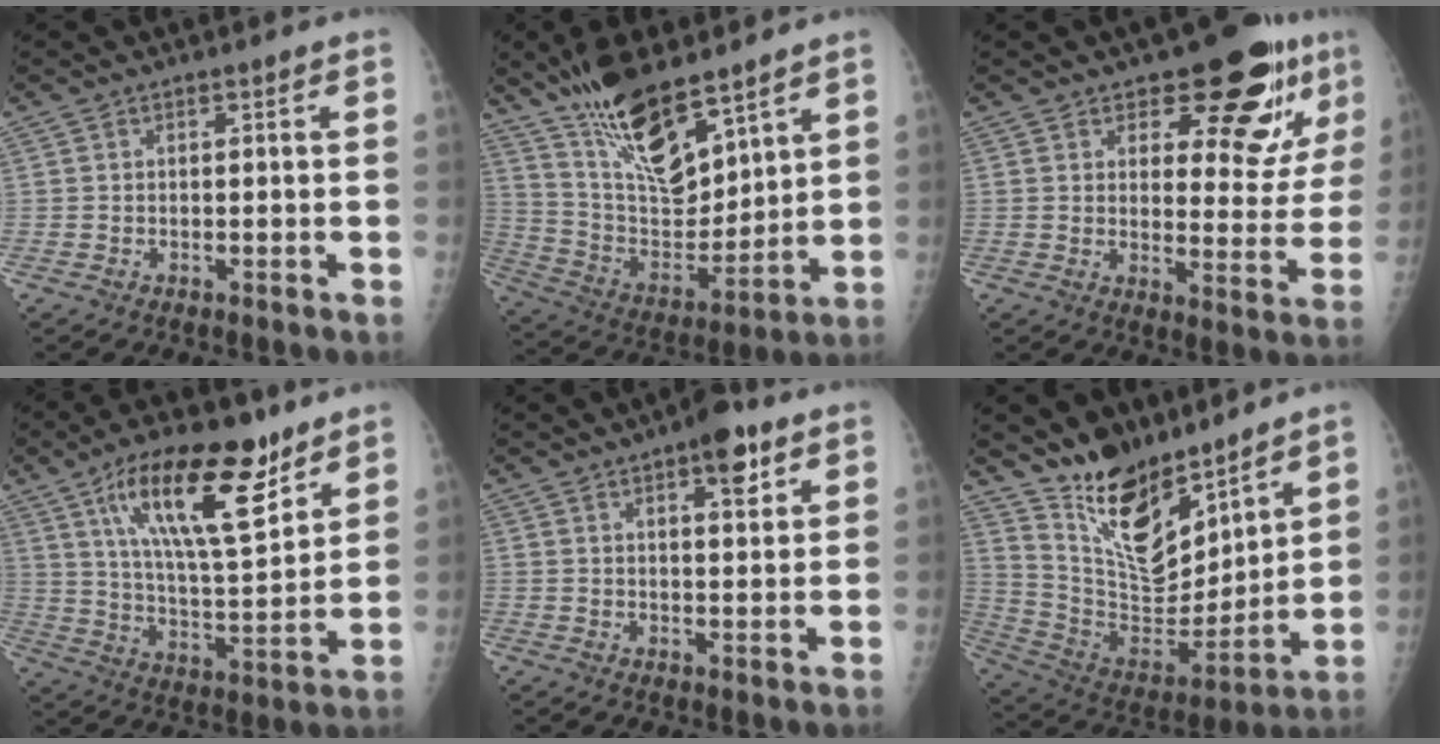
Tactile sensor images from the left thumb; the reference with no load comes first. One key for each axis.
{"total": 18.5, "fx": 13.0, "fy": 6.6, "fz": 11.4, "tx": -0.165, "ty": -0.075, "tz": 0.247}
{"total": 15.3, "fx": 8.7, "fy": 6.7, "fz": 10.6, "tx": -0.081, "ty": -0.052, "tz": 0.118}
{"total": 19.9, "fx": 11.2, "fy": 6.8, "fz": 14.9, "tx": -0.219, "ty": -0.054, "tz": 0.197}
{"total": 7.2, "fx": 3.9, "fy": 2.6, "fz": 5.4, "tx": -0.058, "ty": -0.016, "tz": 0.050}
{"total": 17.8, "fx": 13.1, "fy": 7.6, "fz": 9.3, "tx": -0.110, "ty": -0.093, "tz": 0.248}